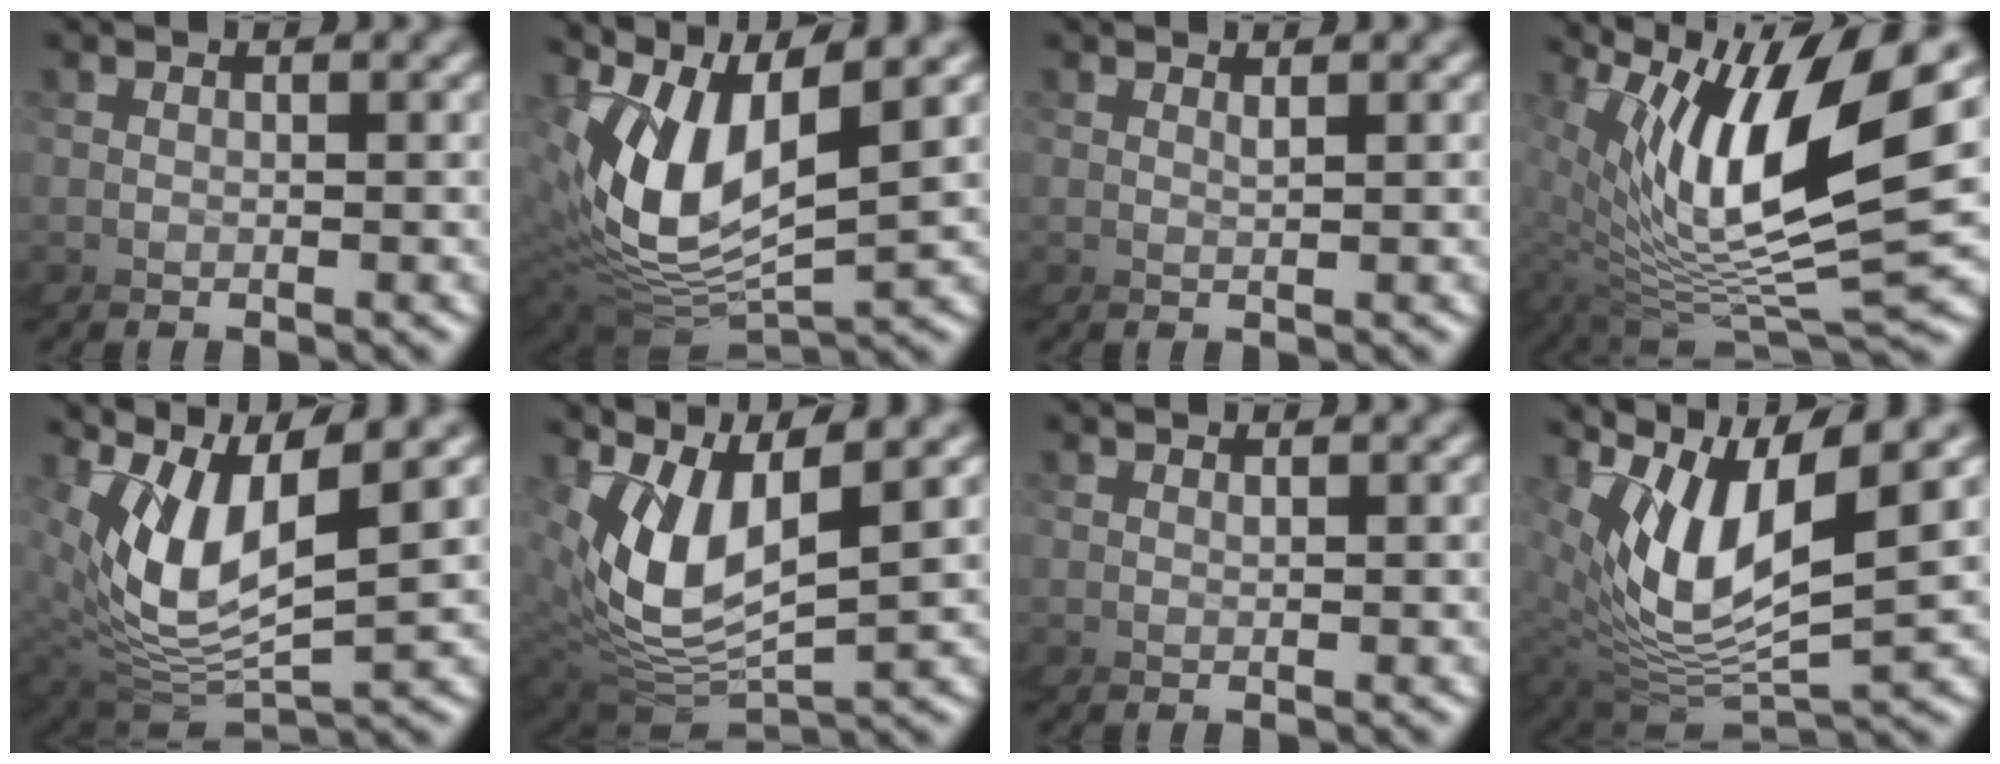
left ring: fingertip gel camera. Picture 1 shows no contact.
{"total": 6.0, "force": [1.6, 4.1, 4.0], "torque": [-0.124, 0.012, 0.018]}
{"total": 1.6, "force": [1.2, -1.0, -0.1], "torque": [-0.007, 0.007, 0.019]}
{"total": 9.1, "force": [3.0, 3.4, 7.9], "torque": [-0.147, 0.024, 0.044]}
{"total": 5.2, "force": [1.9, 3.4, 3.3], "torque": [-0.109, 0.012, 0.025]}
{"total": 5.3, "force": [1.6, 3.8, 3.4], "torque": [-0.110, 0.011, 0.020]}
{"total": 0.6, "force": [0.5, -0.3, 0.0], "torque": [-0.002, 0.003, 0.009]}
{"total": 5.8, "force": [2.3, 3.6, 3.9], "torque": [-0.120, 0.020, 0.024]}